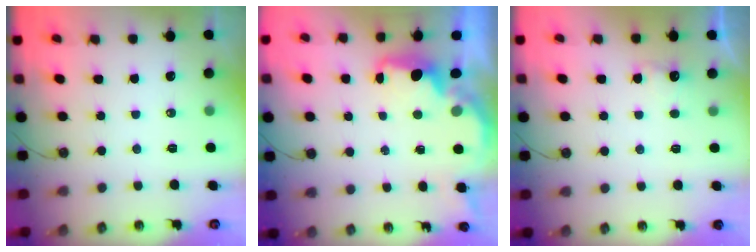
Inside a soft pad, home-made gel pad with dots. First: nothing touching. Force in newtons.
{"total": 2.2, "press": 2.0, "slide": 0.8}
{"total": 2.9, "press": 2.8, "slide": 0.9}